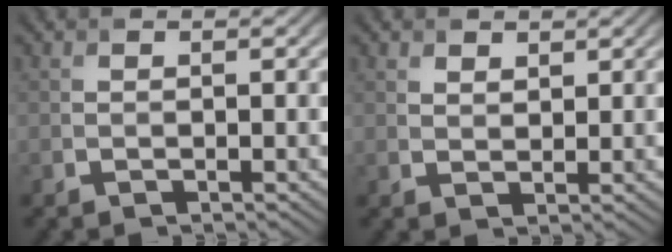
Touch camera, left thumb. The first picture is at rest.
{"total": 1.8, "force": [1.3, 0.9, 0.7], "torque": [-0.016, -0.003, 0.028]}